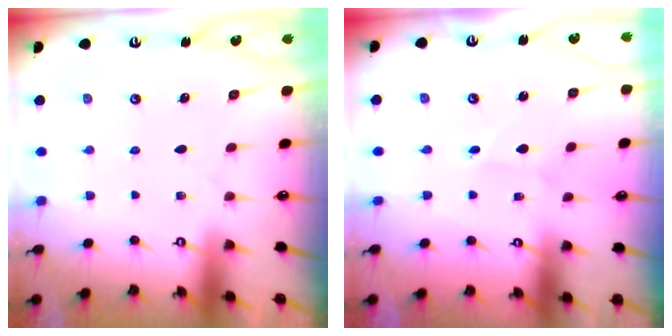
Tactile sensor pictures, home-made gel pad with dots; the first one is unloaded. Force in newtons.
{"total": 0.7, "press": 0.7, "slide": 0.0}